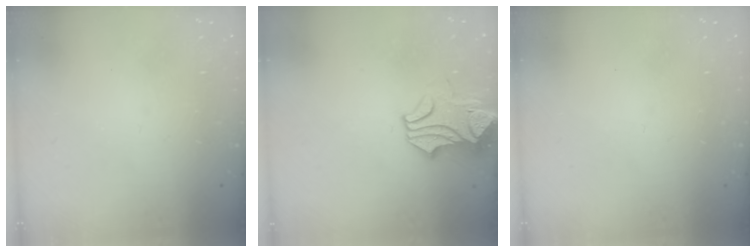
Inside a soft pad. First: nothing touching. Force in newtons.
{"total": 1.7, "press": 1.2, "slide": 1.2}
{"total": 0.0}